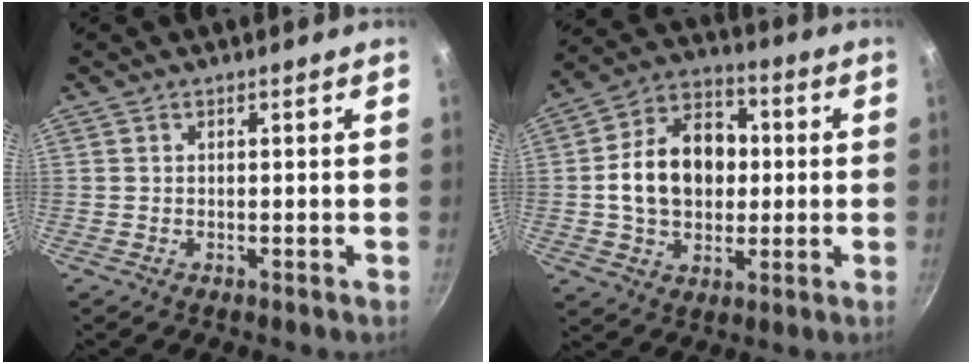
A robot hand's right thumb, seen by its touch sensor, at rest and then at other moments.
{"total": 16.1, "force": [0.7, 11.9, 10.8], "torque": [-0.146, 0.026, 0.001]}